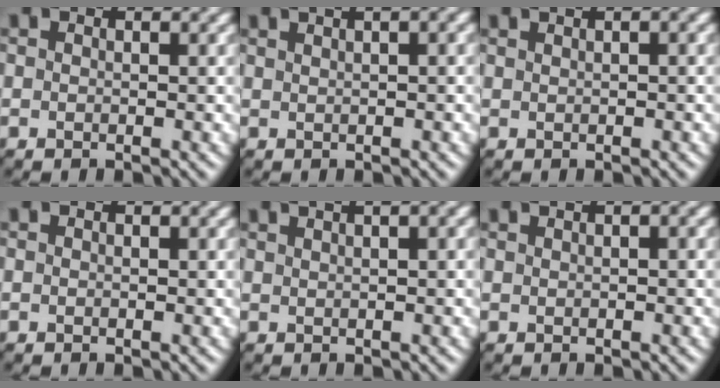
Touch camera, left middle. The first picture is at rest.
{"total": 5.9, "force": [3.8, 1.9, 4.1], "torque": [-0.061, 0.035, 0.048]}
{"total": 4.2, "force": [2.5, 1.6, 2.9], "torque": [-0.044, 0.025, 0.033]}
{"total": 0.0}
{"total": 5.1, "force": [3.7, 1.2, 3.4], "torque": [-0.052, 0.028, 0.047]}
{"total": 3.8, "force": [2.3, 1.4, 2.7], "torque": [-0.042, 0.021, 0.029]}